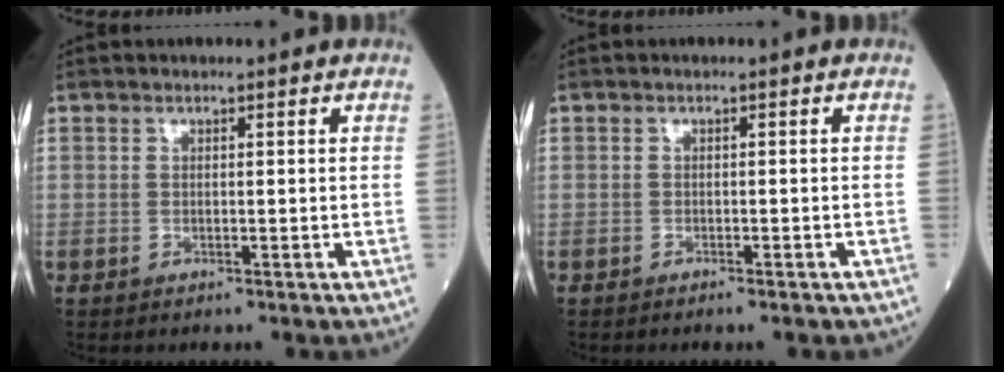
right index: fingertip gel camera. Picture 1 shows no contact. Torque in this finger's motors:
{"motor_torque": [-0.12, -0.07, 0.05, -0.02]}